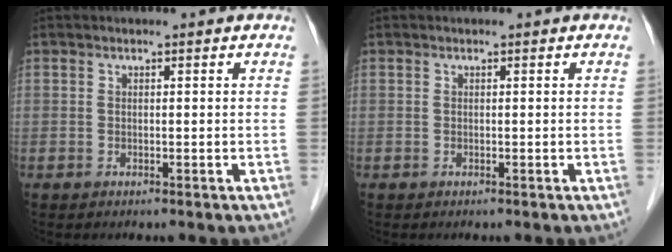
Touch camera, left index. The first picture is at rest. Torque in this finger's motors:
{"motor_torque": [0.04, -0.02, -0.02, 0.00]}